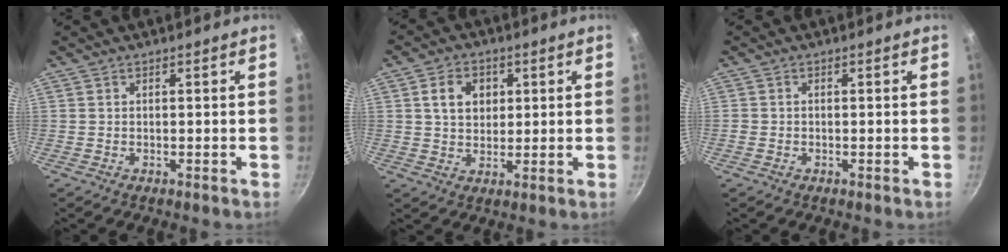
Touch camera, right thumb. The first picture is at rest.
{"total": 6.9, "force": [1.9, 5.3, 4.0], "torque": [-0.048, 0.002, 0.030]}
{"total": 0.7, "force": [-0.3, 0.7, 0.2], "torque": [-0.005, 0.002, -0.005]}